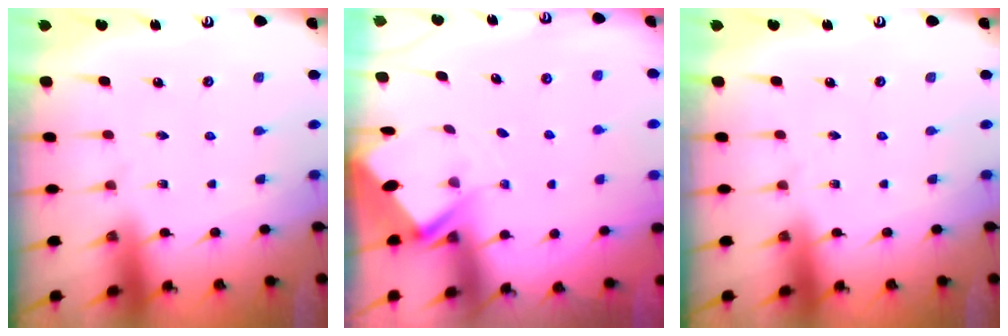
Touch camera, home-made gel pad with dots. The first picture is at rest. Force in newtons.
{"total": 2.9, "press": 2.8, "slide": 0.4}
{"total": 0.0}